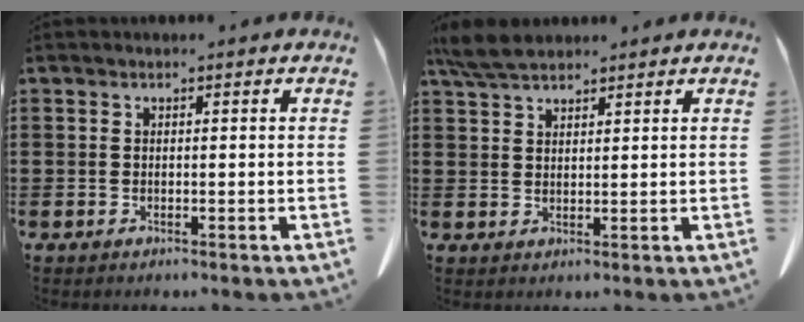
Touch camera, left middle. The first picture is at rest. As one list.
[{"total": 4.8, "force": [4.0, 1.2, 2.4], "torque": [-0.058, -0.001, 0.075]}]